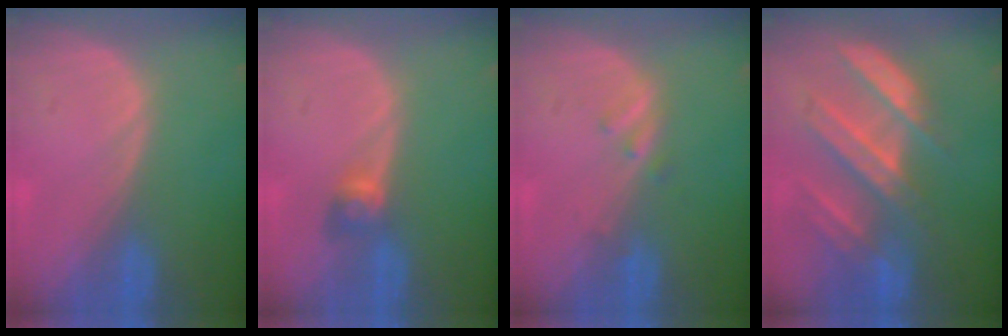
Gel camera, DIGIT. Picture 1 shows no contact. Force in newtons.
{"total": 2.7, "press": 2.4, "slide": 1.2}
{"total": 1.4, "press": 1.4, "slide": 0.2}
{"total": 8.4, "press": 7.9, "slide": 3.0}